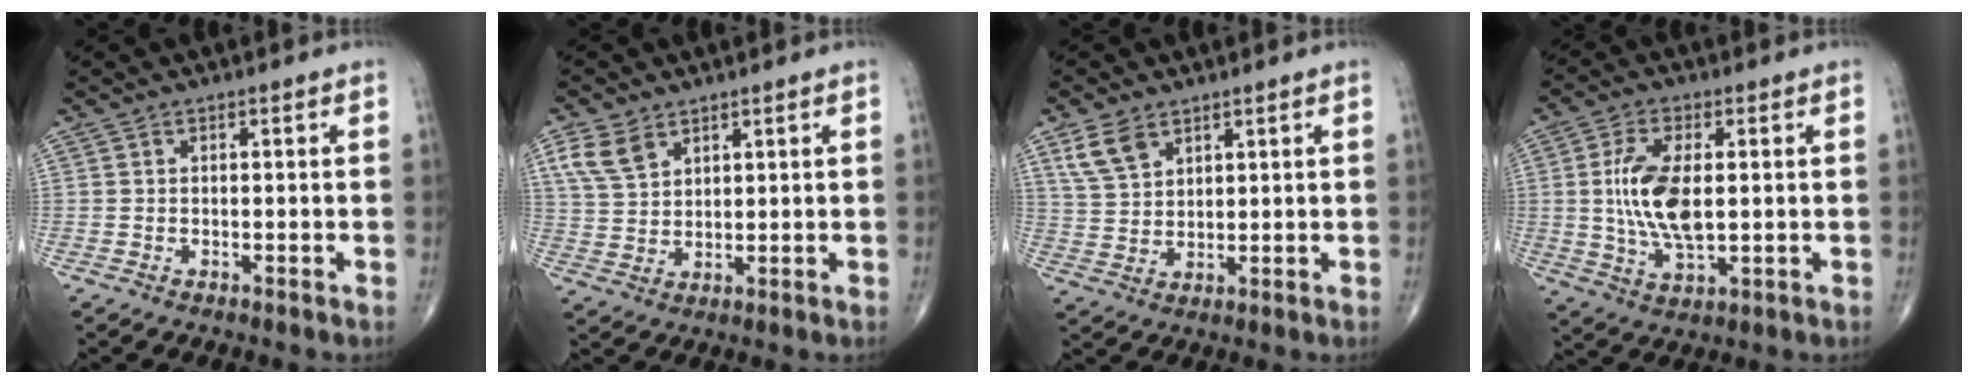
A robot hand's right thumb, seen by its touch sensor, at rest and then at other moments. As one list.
[{"total": 6.6, "force": [3.8, 4.1, 3.5], "torque": [-0.060, -0.010, 0.082]}, {"total": 6.5, "force": [3.9, 3.9, 3.4], "torque": [-0.057, -0.014, 0.086]}, {"total": 11.8, "force": [0.9, 5.6, 10.4], "torque": [-0.208, -0.009, 0.021]}]